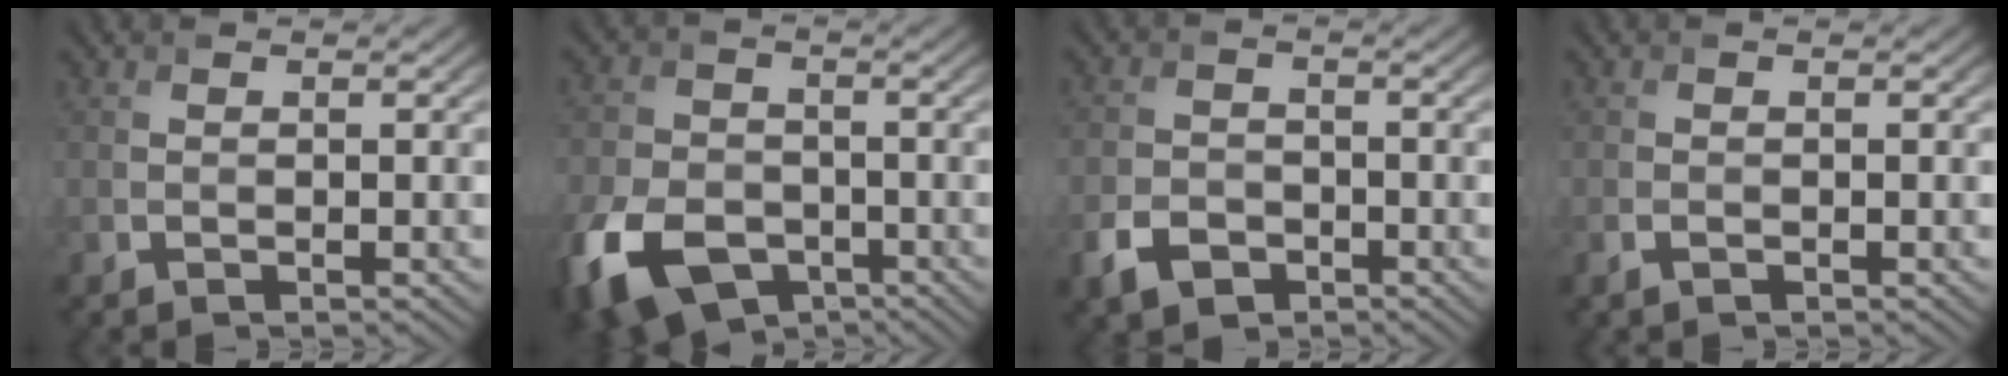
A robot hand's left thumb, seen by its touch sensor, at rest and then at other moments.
{"total": 12.4, "force": [-5.9, 7.9, 7.5], "torque": [-0.195, -0.036, -0.110]}
{"total": 4.0, "force": [-2.2, 2.7, 2.1], "torque": [-0.051, -0.002, -0.046]}
{"total": 0.5, "force": [-0.4, 0.3, 0.3], "torque": [-0.008, 0.001, -0.009]}